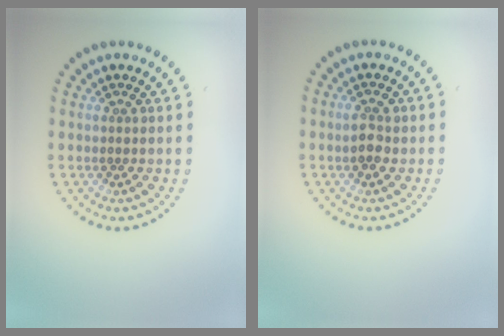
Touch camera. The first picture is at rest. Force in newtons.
{"total": 1.9, "press": 1.9, "slide": 0.4}